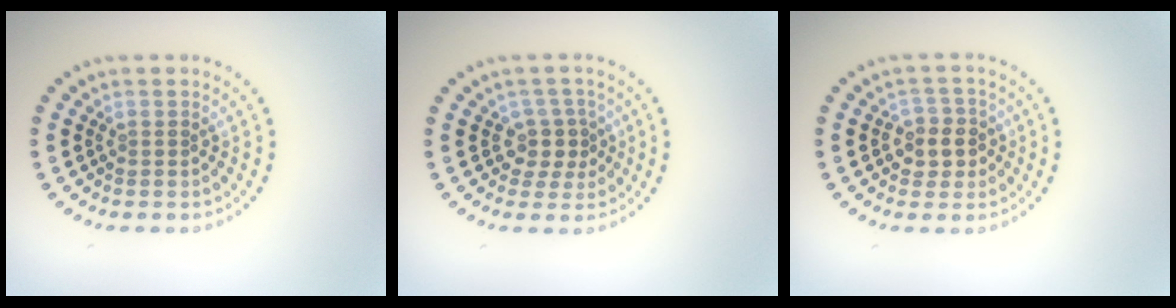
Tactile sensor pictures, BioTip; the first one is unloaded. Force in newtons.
{"total": 2.4, "press": 1.9, "slide": 1.5}
{"total": 2.8, "press": 2.6, "slide": 0.9}